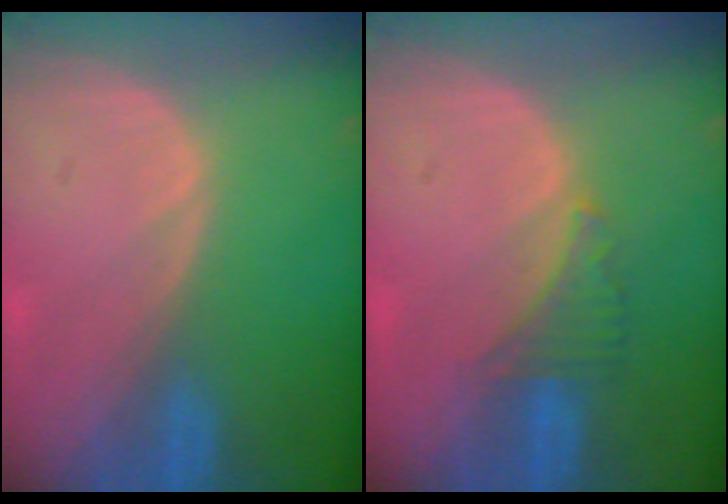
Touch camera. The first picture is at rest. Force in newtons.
{"total": 2.9, "press": 2.9, "slide": 0.6}